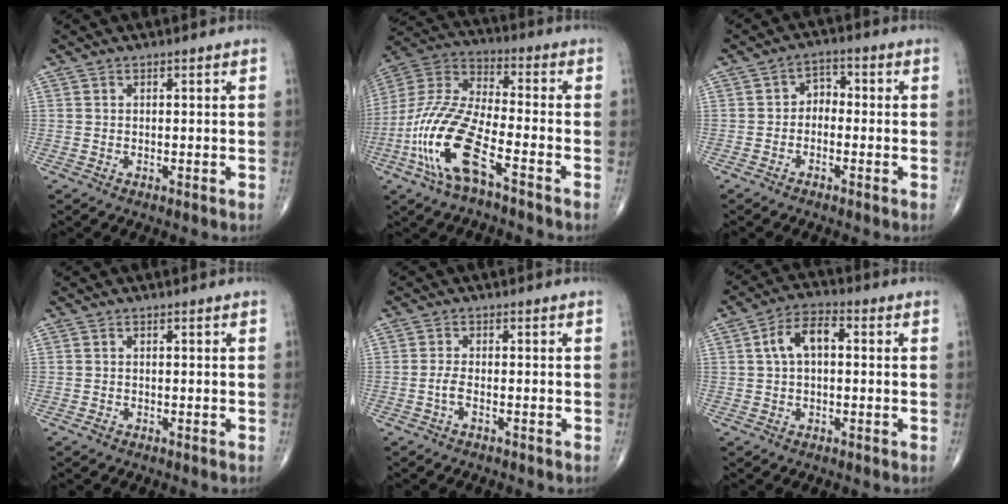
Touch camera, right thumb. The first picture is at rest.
{"total": 17.4, "force": [-7.8, 5.7, 14.5], "torque": [-0.327, 0.034, -0.150]}
{"total": 3.5, "force": [-0.9, 2.6, 2.1], "torque": [-0.013, 0.023, -0.031]}
{"total": 0.8, "force": [-0.5, 0.5, 0.3], "torque": [-0.005, 0.003, -0.010]}
{"total": 1.9, "force": [-0.9, 0.7, 1.6], "torque": [-0.036, 0.009, -0.018]}
{"total": 7.1, "force": [0.9, 4.0, 5.9], "torque": [-0.106, 0.024, 0.008]}